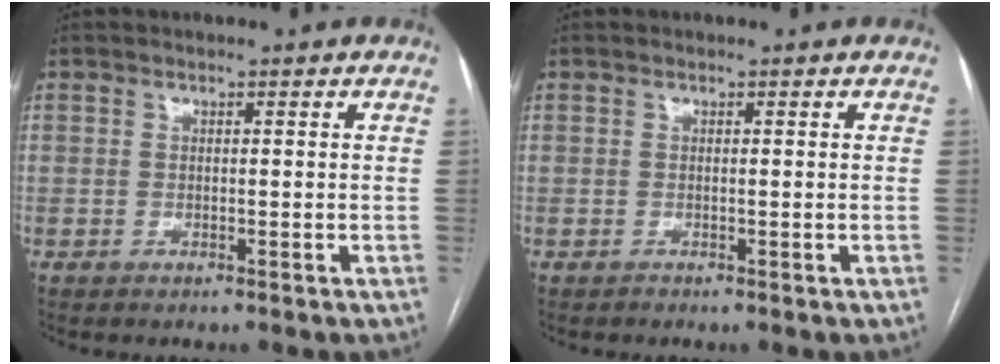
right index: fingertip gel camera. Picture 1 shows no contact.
{"total": 0.0}